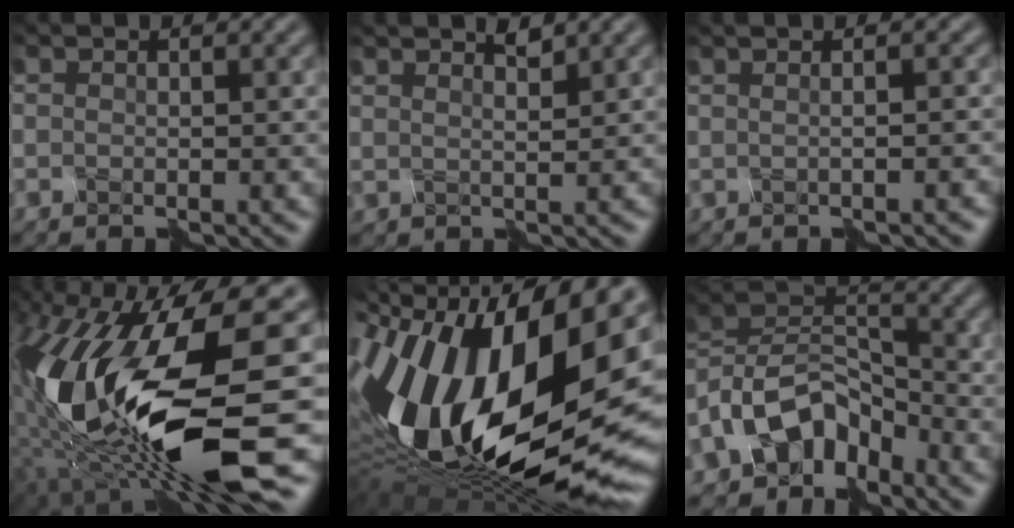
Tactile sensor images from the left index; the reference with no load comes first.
{"total": 1.5, "force": [1.0, -1.1, -0.2], "torque": [-0.001, -0.002, 0.024]}
{"total": 1.1, "force": [-0.2, -0.8, 0.7], "torque": [-0.005, 0.004, -0.005]}
{"total": 14.6, "force": [-3.2, 3.9, 13.7], "torque": [-0.280, -0.009, -0.052]}
{"total": 20.2, "force": [-2.8, 10.0, 17.3], "torque": [-0.358, -0.043, -0.036]}
{"total": 6.7, "force": [-5.0, 3.5, 2.7], "torque": [-0.051, 0.013, -0.110]}